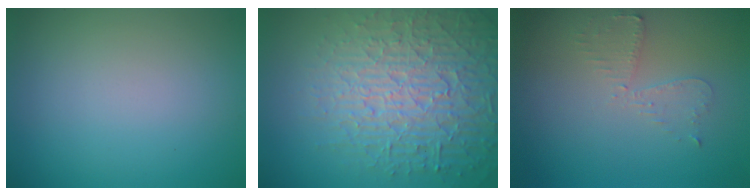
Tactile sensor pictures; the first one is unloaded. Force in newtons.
{"total": 7.3, "press": 7.1, "slide": 1.8}
{"total": 2.2, "press": 2.2, "slide": 0.5}